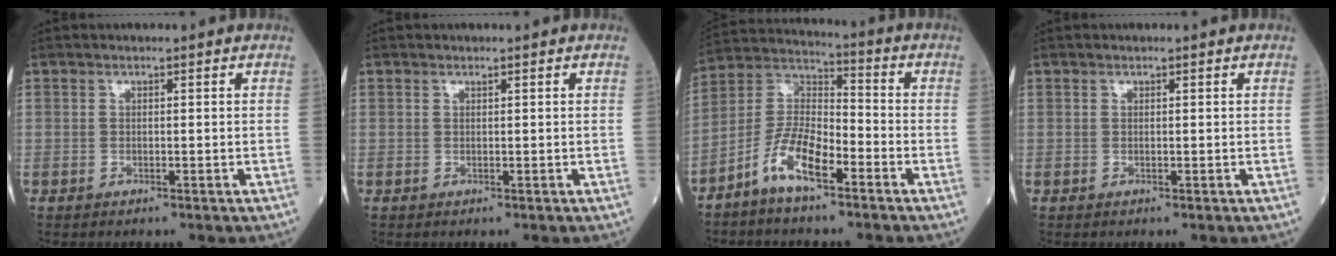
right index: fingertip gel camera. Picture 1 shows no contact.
{"total": 0.0}
{"total": 9.3, "force": [-5.4, 2.9, 7.0], "torque": [-0.146, 0.009, -0.111]}
{"total": 0.0}